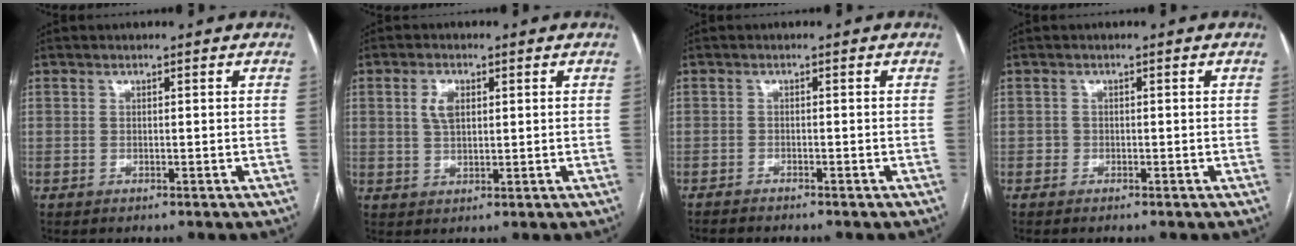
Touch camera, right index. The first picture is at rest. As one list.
[{"total": 3.7, "force": [1.1, 1.9, 2.9], "torque": [-0.059, 0.007, 0.023]}, {"total": 2.7, "force": [-2.5, 0.3, 1.0], "torque": [-0.017, -0.004, -0.035]}, {"total": 0.7, "force": [-0.6, 0.4, 0.1], "torque": [-0.004, 0.002, -0.012]}]